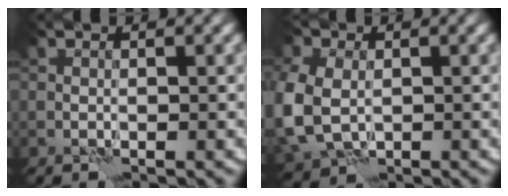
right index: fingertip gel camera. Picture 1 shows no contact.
{"total": 9.4, "force": [-1.2, 7.3, 5.9], "torque": [-0.152, -0.019, -0.022]}